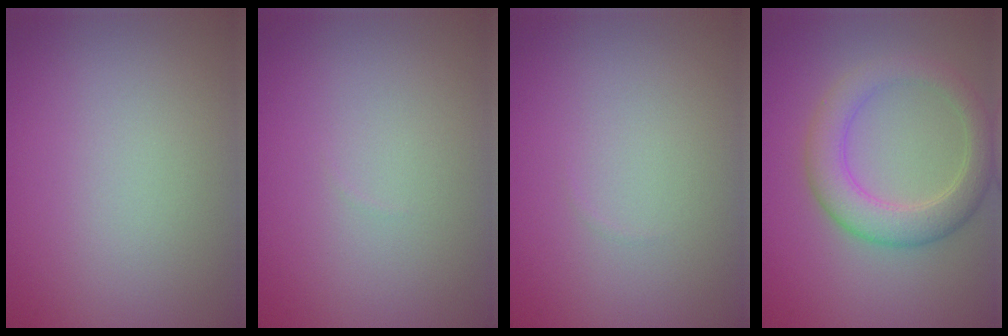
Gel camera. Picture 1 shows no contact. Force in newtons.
{"total": 0.0}
{"total": 0.0}
{"total": 4.4, "press": 4.4, "slide": 0.3}